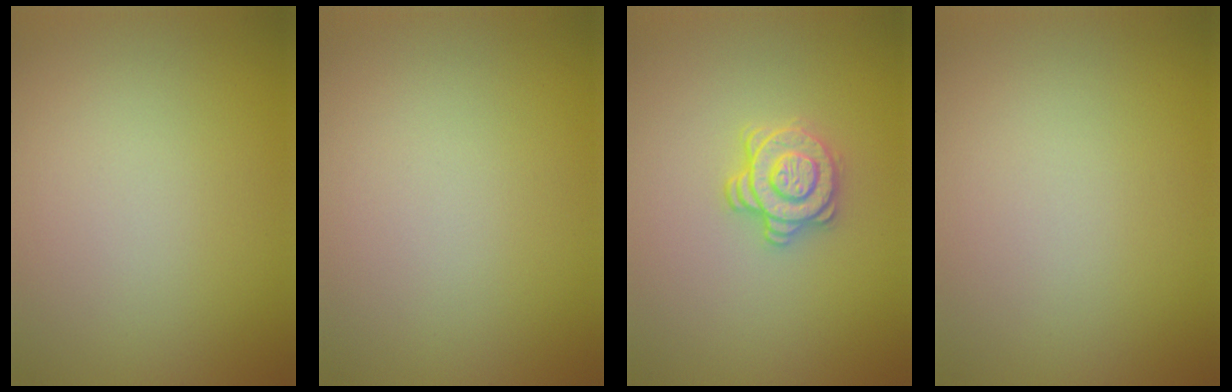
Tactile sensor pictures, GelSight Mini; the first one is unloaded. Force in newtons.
{"total": 0.0}
{"total": 2.9, "press": 2.5, "slide": 1.4}
{"total": 0.0}